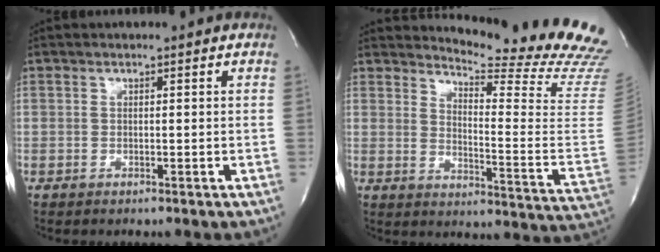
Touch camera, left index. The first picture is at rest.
{"total": 21.3, "force": [20.2, -0.2, 6.7], "torque": [-0.106, -0.163, 0.234]}